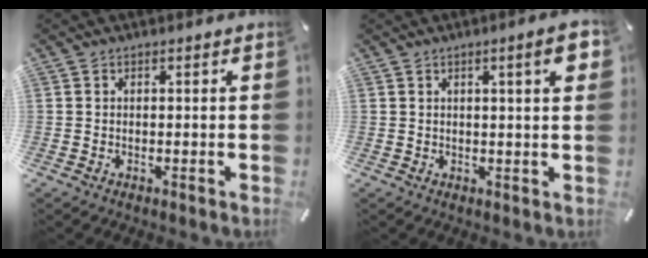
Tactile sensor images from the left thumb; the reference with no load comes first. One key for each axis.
{"total": 6.1, "fx": 2.1, "fy": 1.0, "fz": 5.6, "tx": -0.084, "ty": -0.003, "tz": 0.029}